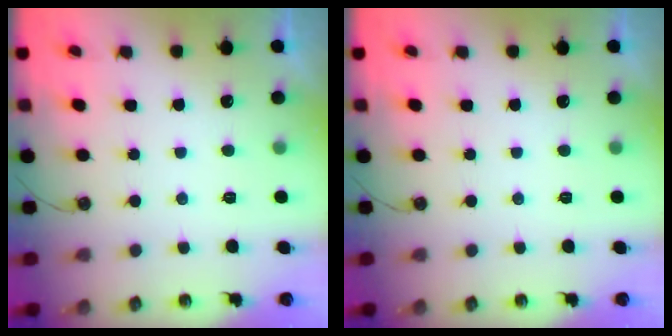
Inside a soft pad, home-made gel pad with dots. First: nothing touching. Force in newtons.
{"total": 0.0}